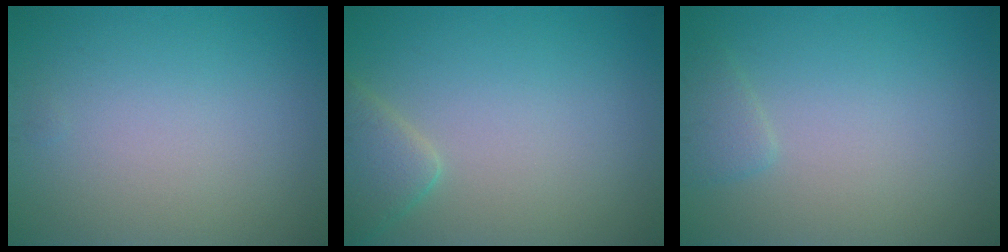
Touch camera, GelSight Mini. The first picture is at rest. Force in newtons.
{"total": 2.8, "press": 2.8, "slide": 0.1}
{"total": 1.3, "press": 1.3, "slide": 0.1}